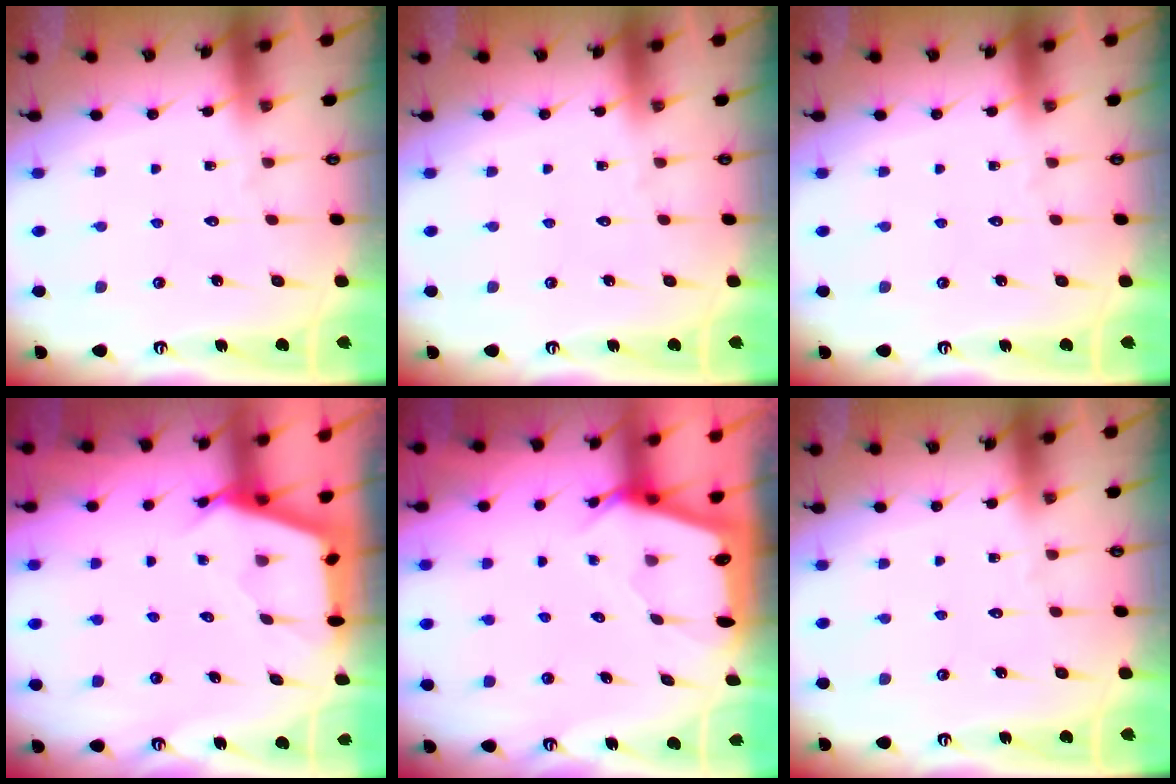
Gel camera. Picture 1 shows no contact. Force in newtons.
{"total": 0.0}
{"total": 0.0}
{"total": 2.7, "press": 2.7, "slide": 0.3}
{"total": 2.5, "press": 2.4, "slide": 0.3}
{"total": 0.0}